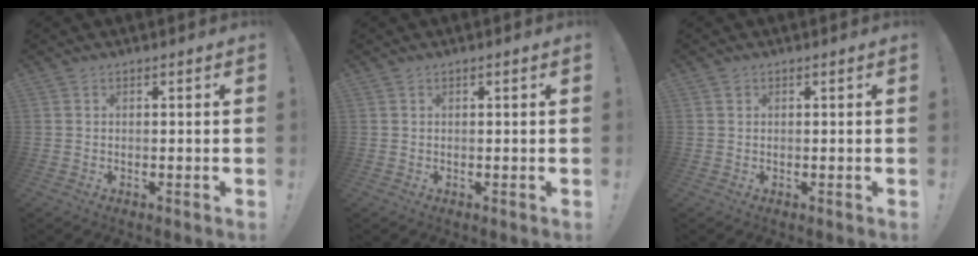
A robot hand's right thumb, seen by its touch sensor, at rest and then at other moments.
{"total": 0.5, "force": [0.3, -0.1, 0.4], "torque": [-0.005, 0.000, 0.005]}
{"total": 0.8, "force": [0.5, 0.6, 0.0], "torque": [0.008, -0.002, 0.009]}